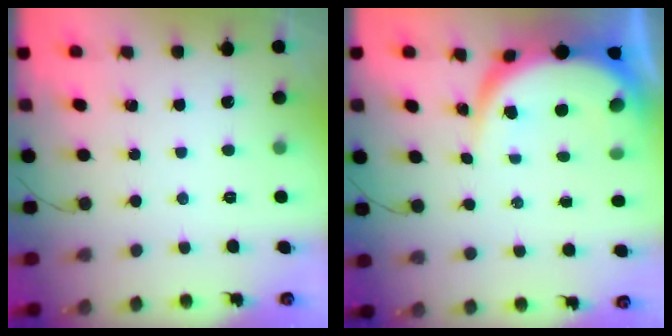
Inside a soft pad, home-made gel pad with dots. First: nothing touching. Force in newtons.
{"total": 8.8, "press": 8.7, "slide": 0.8}